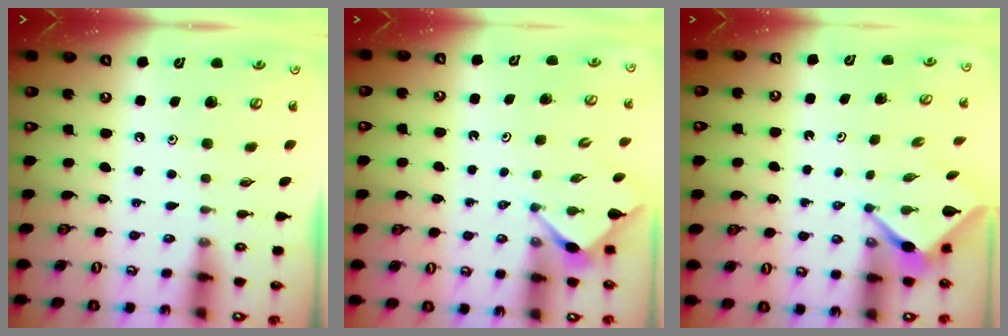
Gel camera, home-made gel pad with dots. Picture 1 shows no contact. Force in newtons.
{"total": 2.7, "press": 2.7, "slide": 0.3}
{"total": 3.1, "press": 3.1, "slide": 0.2}